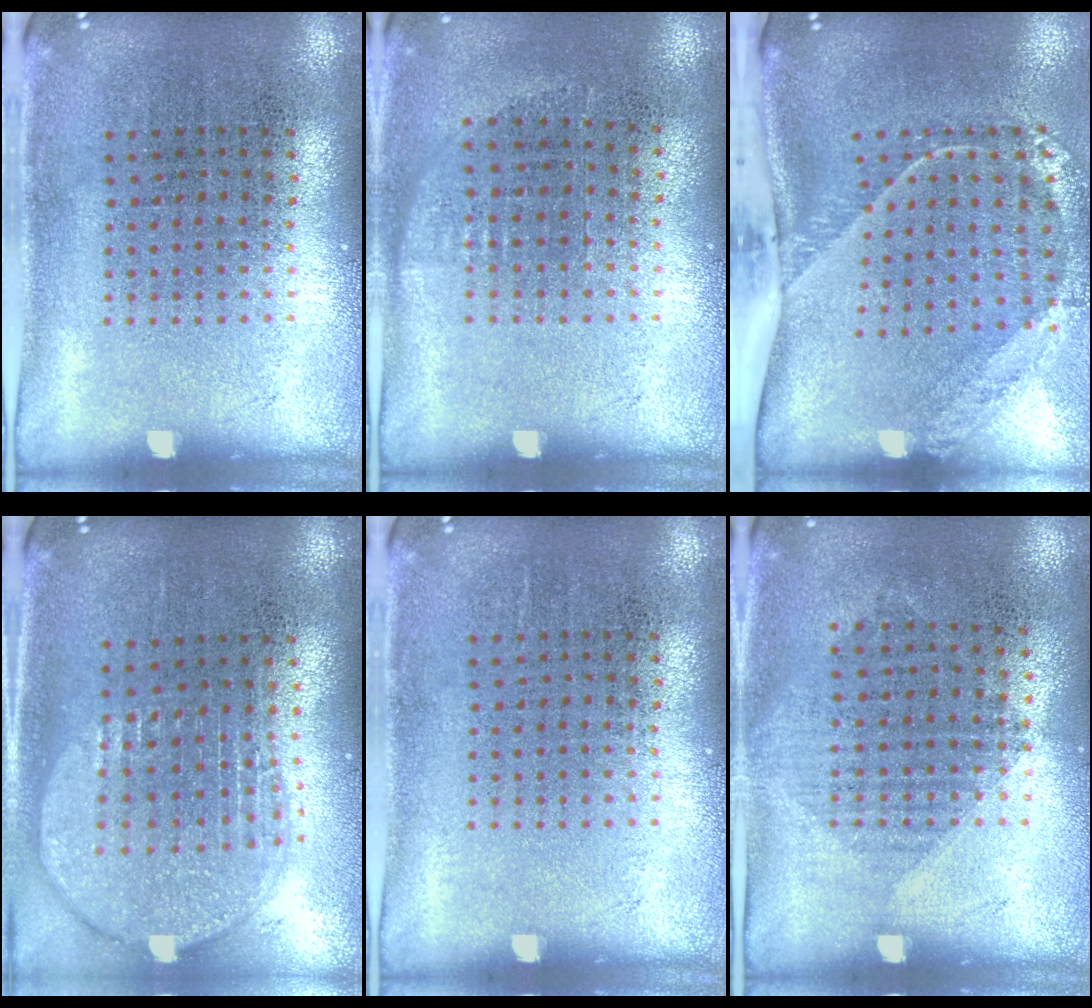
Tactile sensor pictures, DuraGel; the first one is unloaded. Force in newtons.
{"total": 0.7, "press": 0.6, "slide": 0.3}
{"total": 2.7, "press": 1.8, "slide": 2.0}
{"total": 2.0, "press": 1.7, "slide": 1.1}
{"total": 0.0}
{"total": 0.9, "press": 0.9, "slide": 0.4}